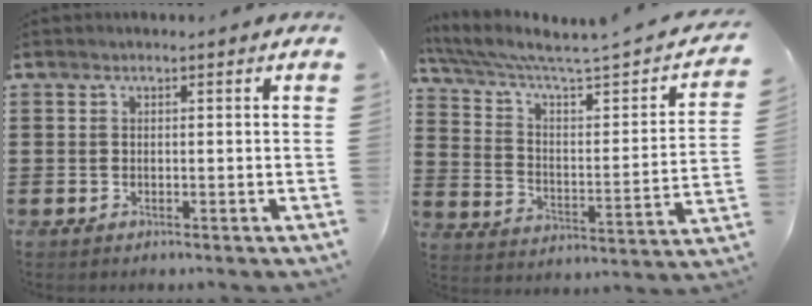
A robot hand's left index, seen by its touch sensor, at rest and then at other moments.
{"total": 4.3, "force": [3.0, 0.4, 3.0], "torque": [-0.076, -0.036, 0.042]}